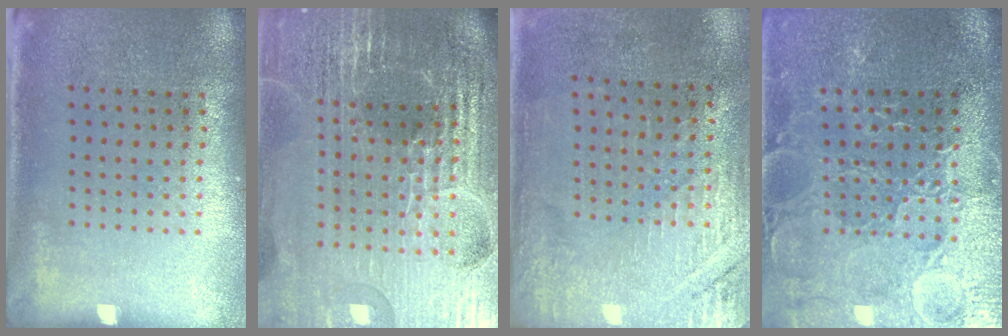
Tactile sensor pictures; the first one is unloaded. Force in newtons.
{"total": 6.8, "press": 5.9, "slide": 3.2}
{"total": 2.8, "press": 2.6, "slide": 0.9}
{"total": 3.7, "press": 3.6, "slide": 0.7}